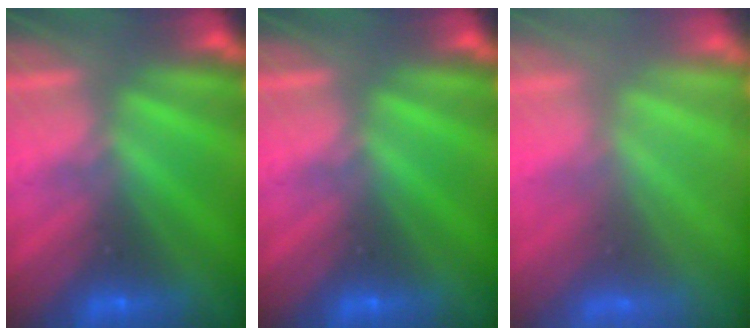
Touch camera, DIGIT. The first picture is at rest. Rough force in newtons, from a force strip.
{"total": 0.0}
{"total": 7.8}